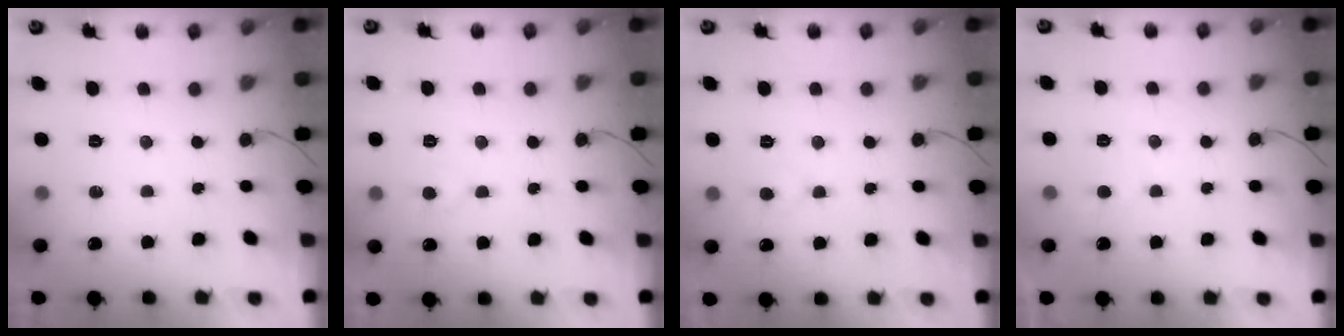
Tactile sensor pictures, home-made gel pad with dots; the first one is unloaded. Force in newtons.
{"total": 3.6, "press": 3.6, "slide": 0.4}
{"total": 3.1, "press": 3.1, "slide": 0.3}
{"total": 2.0, "press": 2.0, "slide": 0.2}